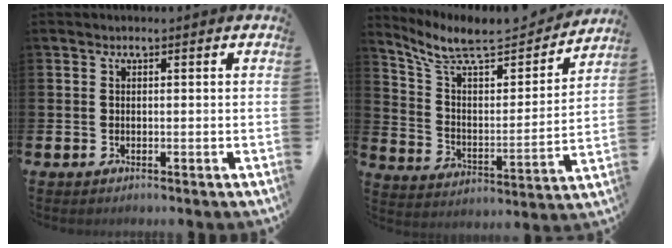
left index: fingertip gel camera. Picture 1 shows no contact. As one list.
[{"total": 9.1, "force": [7.8, 2.6, 3.9], "torque": [-0.109, -0.059, 0.132]}]